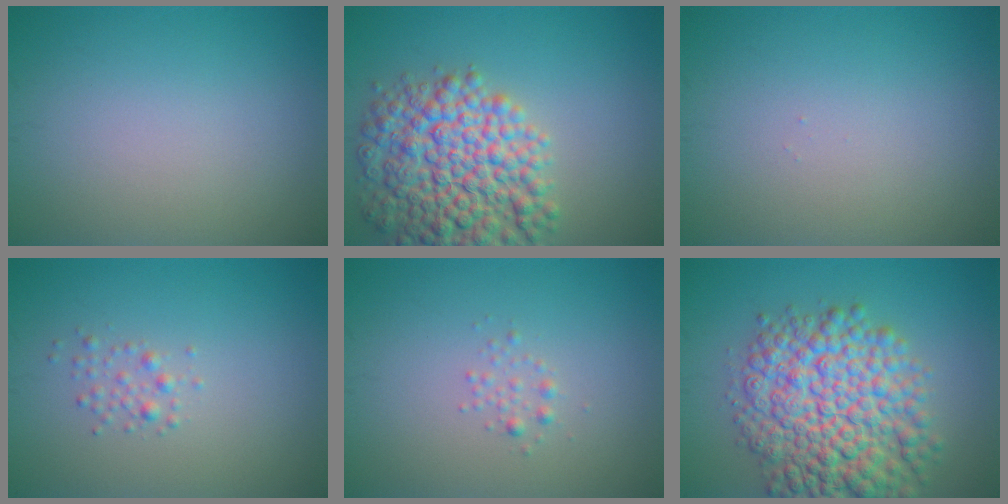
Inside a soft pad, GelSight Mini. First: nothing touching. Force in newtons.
{"total": 9.6, "press": 9.6, "slide": 0.3}
{"total": 0.0}
{"total": 1.2, "press": 1.2, "slide": 0.0}
{"total": 0.9, "press": 0.9, "slide": 0.0}
{"total": 10.8, "press": 10.8, "slide": 0.3}